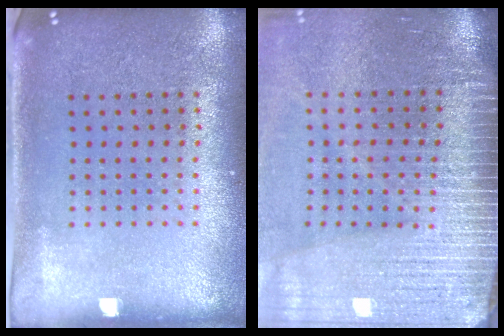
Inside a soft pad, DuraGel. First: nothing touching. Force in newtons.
{"total": 4.2, "press": 3.6, "slide": 2.2}